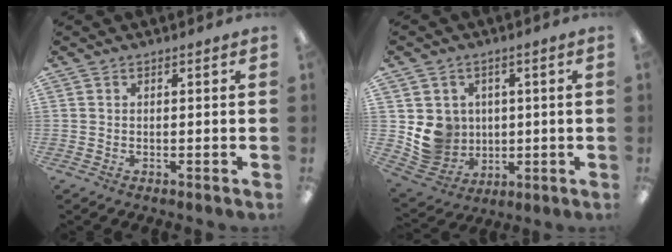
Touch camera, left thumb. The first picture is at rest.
{"total": 8.9, "force": [0.9, 8.7, 1.6], "torque": [-0.040, -0.003, 0.031]}